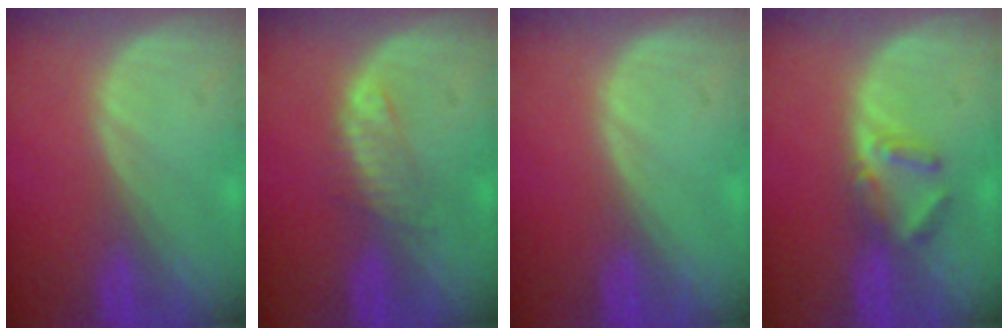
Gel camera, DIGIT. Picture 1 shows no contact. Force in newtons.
{"total": 2.5, "press": 2.4, "slide": 0.3}
{"total": 0.0}
{"total": 3.5, "press": 3.4, "slide": 1.1}